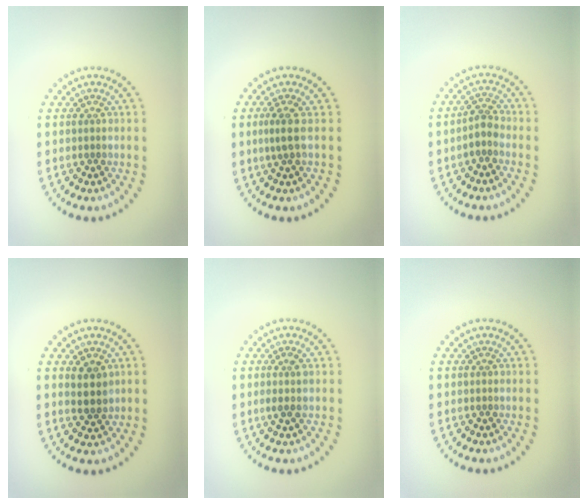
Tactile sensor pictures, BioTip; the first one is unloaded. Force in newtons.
{"total": 1.7, "press": 1.3, "slide": 1.1}
{"total": 1.7, "press": 1.4, "slide": 1.1}
{"total": 2.4, "press": 2.2, "slide": 0.9}
{"total": 1.3, "press": 1.1, "slide": 0.7}
{"total": 0.0}